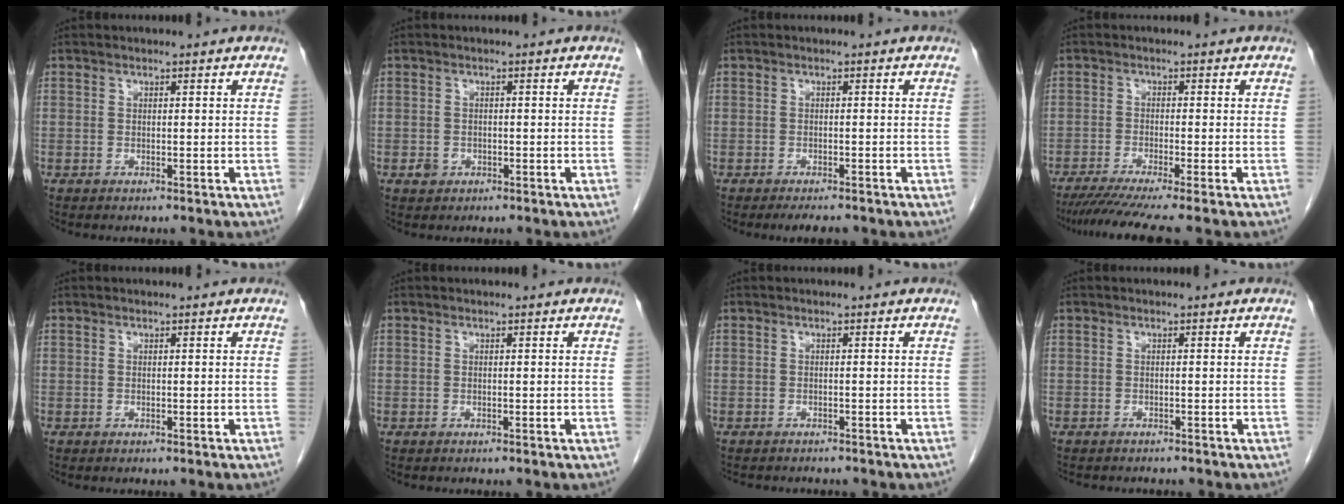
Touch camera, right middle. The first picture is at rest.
{"total": 1.6, "force": [-0.7, 1.3, 0.5], "torque": [-0.007, 0.005, -0.006]}
{"total": 2.8, "force": [-2.4, 0.7, 1.3], "torque": [-0.016, -0.004, -0.031]}
{"total": 7.6, "force": [-6.2, -1.2, 4.3], "torque": [-0.060, -0.023, -0.101]}
{"total": 0.0}
{"total": 0.0}
{"total": 4.6, "force": [-4.2, 1.6, 1.3], "torque": [-0.017, -0.002, -0.052]}
{"total": 4.0, "force": [-3.6, 1.3, 1.1], "torque": [-0.015, -0.003, -0.045]}